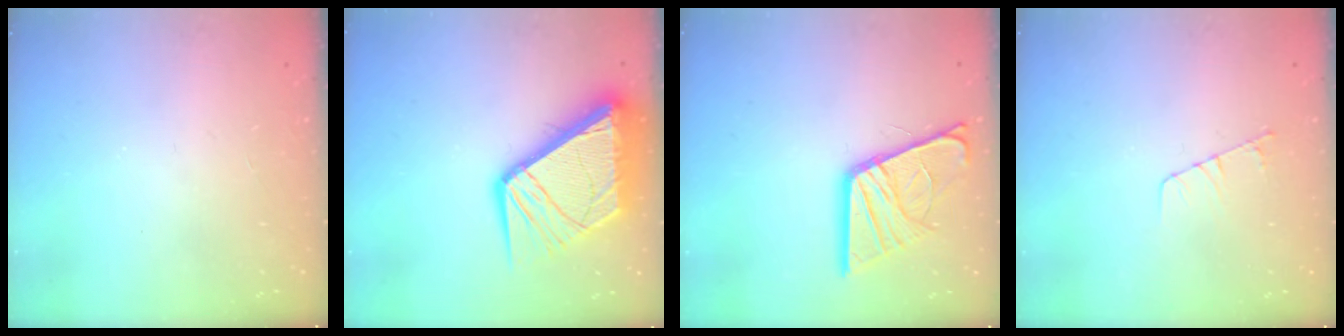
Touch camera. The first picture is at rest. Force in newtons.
{"total": 20.5, "press": 20.4, "slide": 2.4}
{"total": 17.2, "press": 17.1, "slide": 1.9}
{"total": 4.2, "press": 4.2, "slide": 0.5}